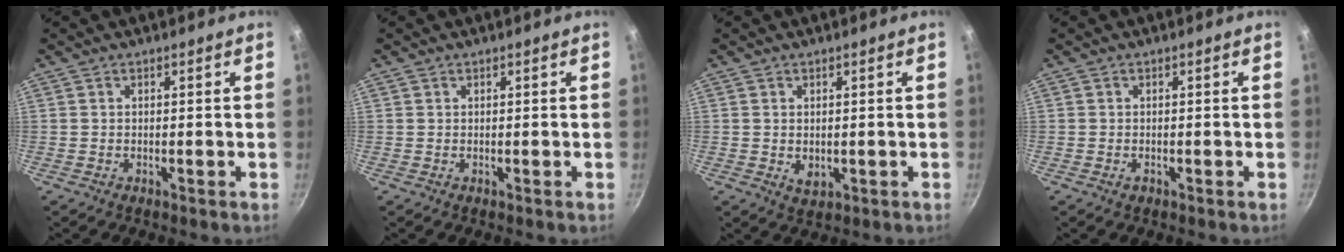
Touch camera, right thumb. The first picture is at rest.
{"total": 0.0}
{"total": 2.7, "force": [0.0, 1.9, 1.8], "torque": [-0.029, -0.009, 0.004]}
{"total": 0.8, "force": [-0.4, 0.6, 0.3], "torque": [-0.004, 0.000, -0.007]}